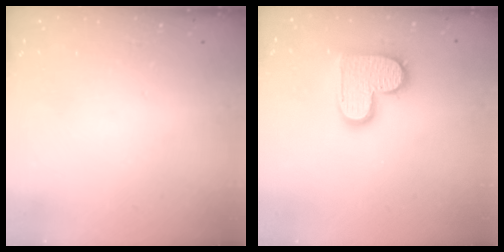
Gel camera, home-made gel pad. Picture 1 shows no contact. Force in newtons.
{"total": 13.5, "press": 13.5, "slide": 0.8}